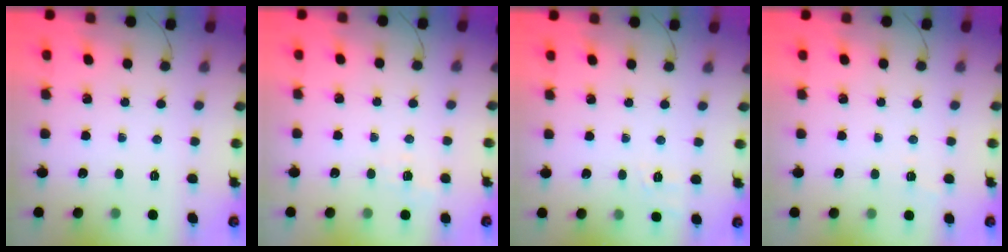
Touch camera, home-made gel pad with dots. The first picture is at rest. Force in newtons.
{"total": 2.6, "press": 2.1, "slide": 1.6}
{"total": 1.8, "press": 0.4, "slide": 1.7}
{"total": 1.9, "press": 1.3, "slide": 1.4}